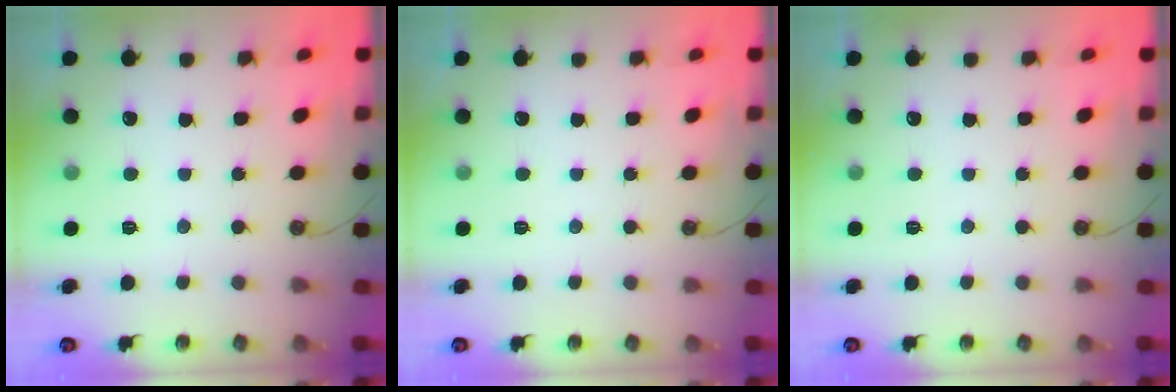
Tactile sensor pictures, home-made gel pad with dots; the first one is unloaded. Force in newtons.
{"total": 0.0}
{"total": 0.0}